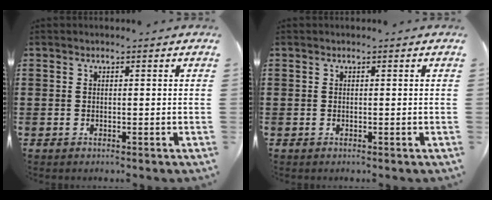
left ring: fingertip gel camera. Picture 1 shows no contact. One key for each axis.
{"total": 0.0}